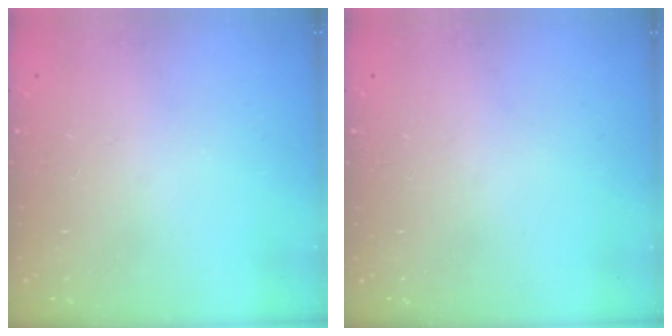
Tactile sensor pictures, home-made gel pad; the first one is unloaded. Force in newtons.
{"total": 15.1, "press": 2.1, "slide": 14.9}